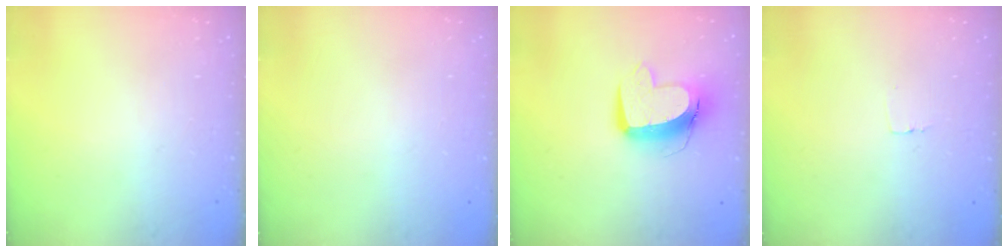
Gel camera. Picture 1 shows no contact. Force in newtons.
{"total": 0.0}
{"total": 12.5, "press": 12.4, "slide": 1.5}
{"total": 2.3, "press": 2.3, "slide": 0.1}